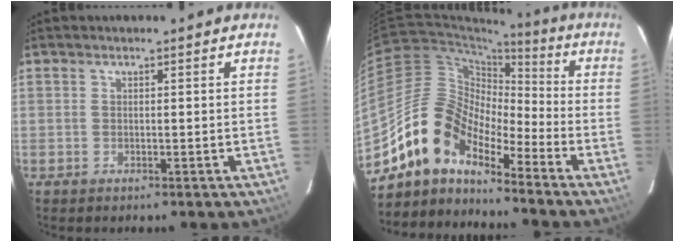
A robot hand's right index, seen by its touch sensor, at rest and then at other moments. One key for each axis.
{"total": 12.4, "fx": -10.0, "fy": 5.1, "fz": 5.3, "tx": -0.090, "ty": 0.023, "tz": -0.202}